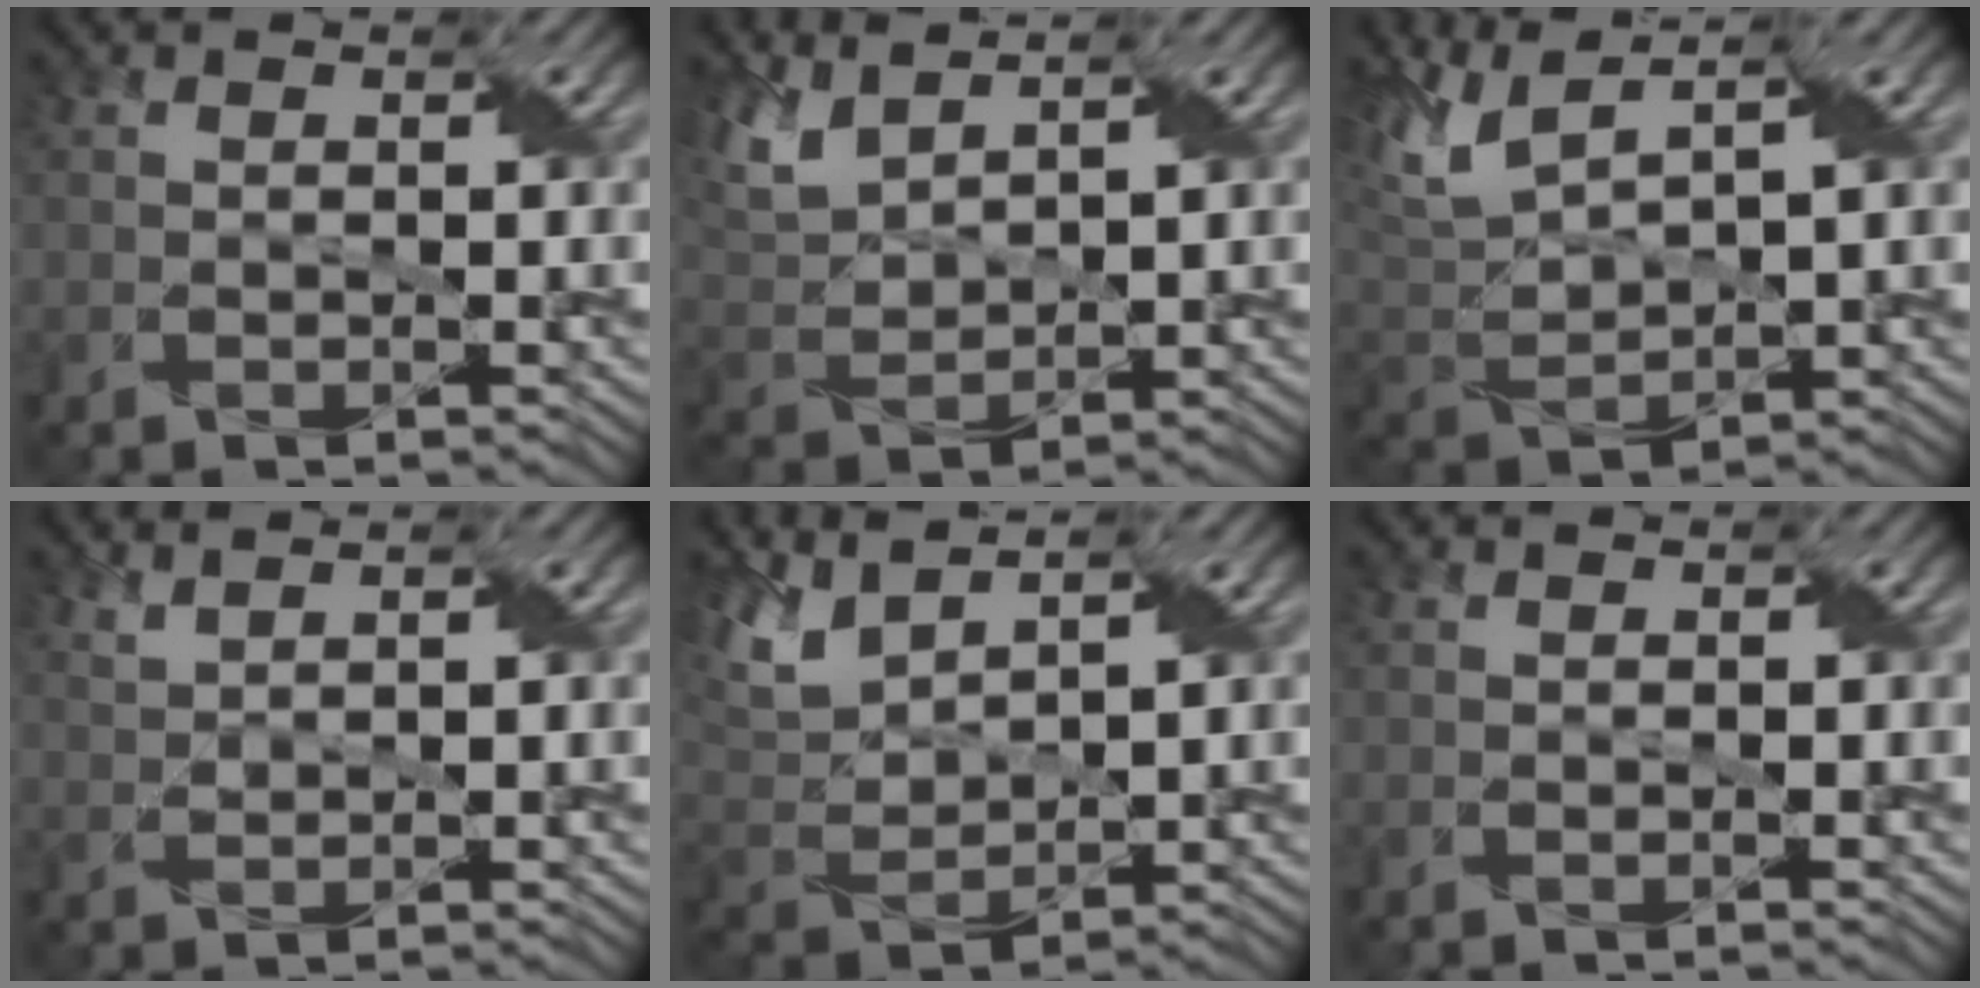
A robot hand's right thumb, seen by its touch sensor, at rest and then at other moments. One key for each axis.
{"total": 6.4, "fx": 4.6, "fy": 2.3, "fz": 3.8, "tx": -0.107, "ty": 0.011, "tz": 0.096}
{"total": 8.2, "fx": 4.9, "fy": 2.5, "fz": 6.1, "tx": -0.160, "ty": 0.018, "tz": 0.097}
{"total": 2.0, "fx": 1.7, "fy": 0.2, "fz": 1.0, "tx": -0.026, "ty": 0.004, "tz": 0.039}
{"total": 7.0, "fx": 5.2, "fy": 2.4, "fz": 4.1, "tx": -0.114, "ty": 0.012, "tz": 0.106}
{"total": 0.0}